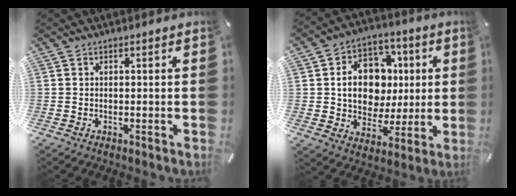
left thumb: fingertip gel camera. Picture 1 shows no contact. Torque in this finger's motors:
{"motor_torque": [2.15, 2.16, 0.64, -0.39, 0.16]}